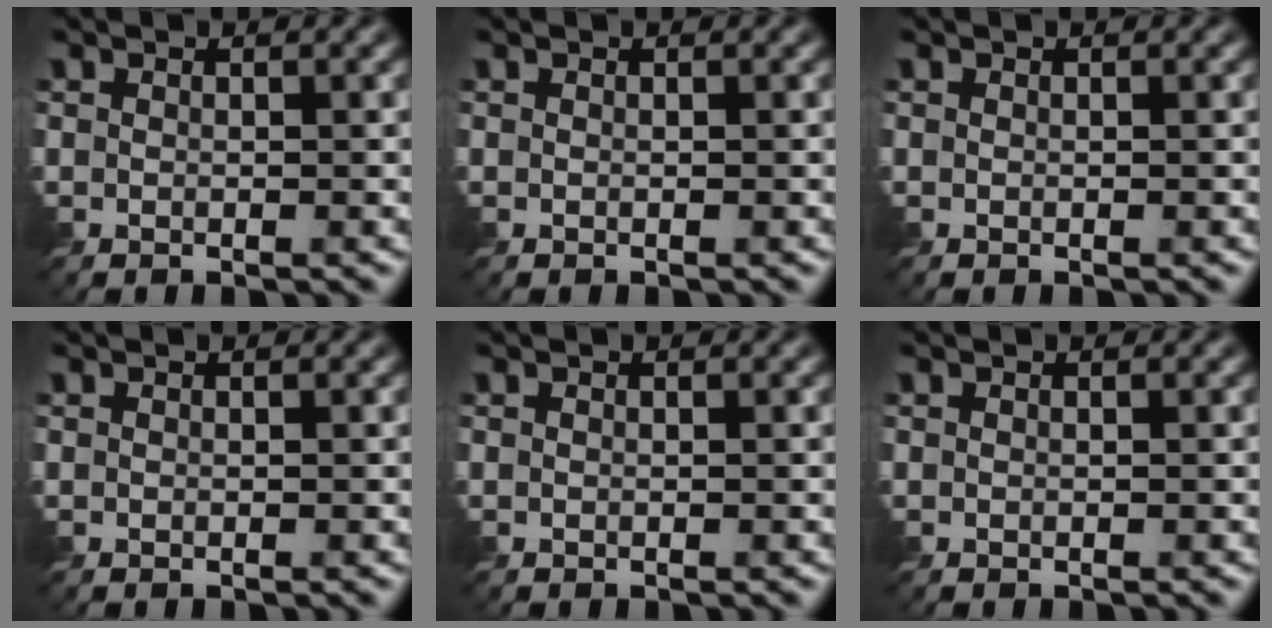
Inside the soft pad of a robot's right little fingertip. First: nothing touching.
{"total": 0.0}
{"total": 0.0}
{"total": 0.0}
{"total": 0.0}
{"total": 0.0}